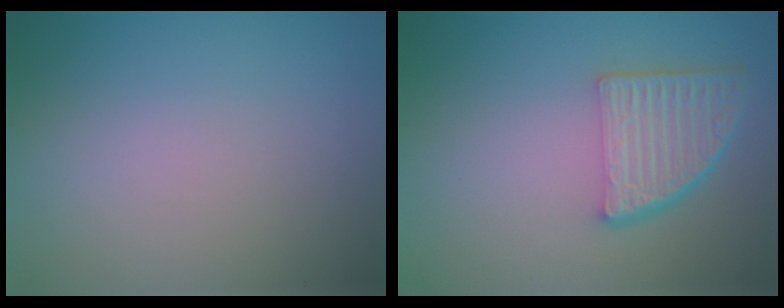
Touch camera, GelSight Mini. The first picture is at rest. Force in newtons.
{"total": 5.0, "press": 3.7, "slide": 3.4}